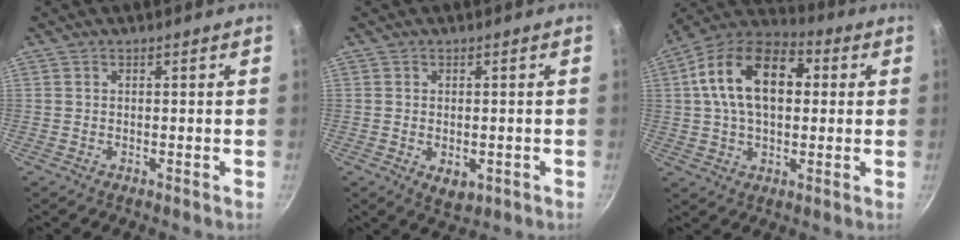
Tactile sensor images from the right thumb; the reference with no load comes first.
{"total": 4.2, "force": [-1.1, 2.6, 3.1], "torque": [-0.040, -0.007, -0.011]}
{"total": 17.8, "force": [3.1, 11.1, 13.5], "torque": [-0.202, 0.026, 0.035]}